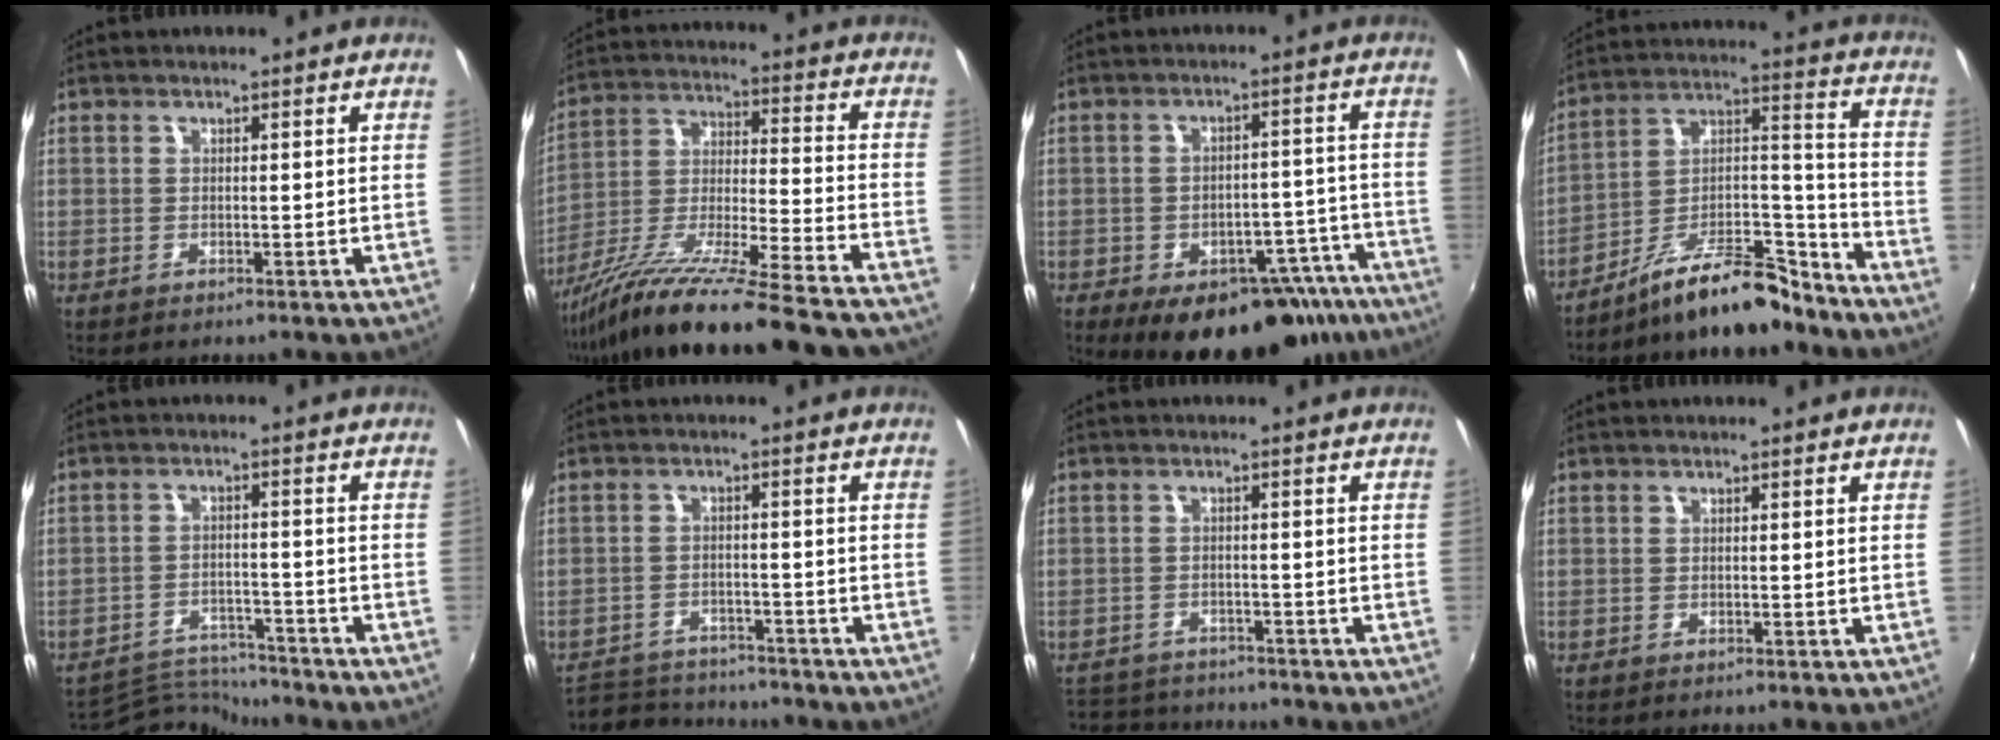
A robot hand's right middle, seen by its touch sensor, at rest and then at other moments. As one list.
[{"total": 28.3, "force": [-24.2, -0.2, 14.8], "torque": [-0.240, -0.074, -0.380]}, {"total": 18.9, "force": [-13.0, 9.7, 9.7], "torque": [-0.127, 0.019, -0.141]}, {"total": 16.1, "force": [-13.3, 4.5, 7.9], "torque": [-0.139, 0.028, -0.214]}, {"total": 8.2, "force": [-8.2, 0.0, 0.1], "torque": [-0.027, 0.004, -0.146]}, {"total": 12.0, "force": [-10.9, 4.0, 3.2], "torque": [-0.084, 0.002, -0.164]}, {"total": 8.7, "force": [-7.9, 3.0, 1.8], "torque": [-0.059, 0.003, -0.125]}, {"total": 0.0}]